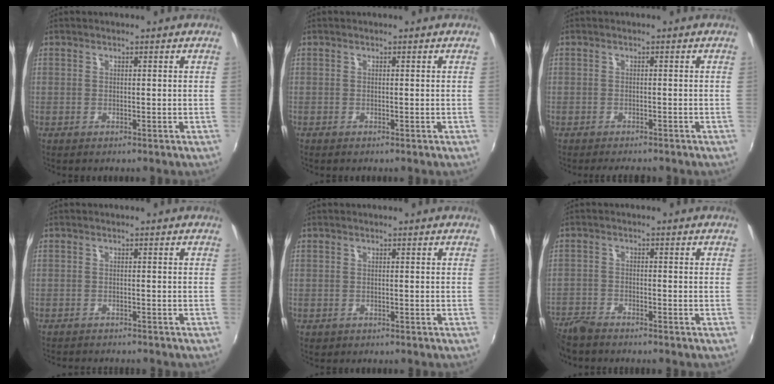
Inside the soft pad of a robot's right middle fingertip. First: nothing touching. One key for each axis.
{"total": 0.0}
{"total": 3.5, "fx": -3.1, "fy": 1.0, "fz": 1.3, "tx": -0.033, "ty": -0.008, "tz": -0.047}
{"total": 3.4, "fx": -3.2, "fy": 0.6, "fz": 0.9, "tx": -0.027, "ty": -0.013, "tz": -0.049}
{"total": 0.7, "fx": -0.3, "fy": 0.6, "fz": 0.2, "tx": -0.004, "ty": -0.002, "tz": -0.004}
{"total": 6.4, "fx": -5.9, "fy": 1.4, "fz": 2.0, "tx": -0.059, "ty": -0.022, "tz": -0.118}